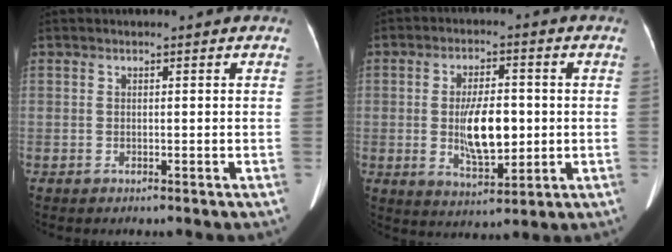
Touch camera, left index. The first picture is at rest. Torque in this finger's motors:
{"motor_torque": [1.67, 0.09, 0.95, 0.21]}